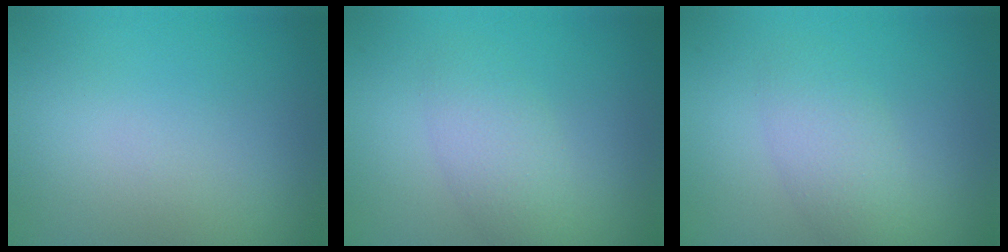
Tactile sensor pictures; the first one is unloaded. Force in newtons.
{"total": 2.7, "press": 2.7, "slide": 0.1}
{"total": 2.7, "press": 2.7, "slide": 0.1}